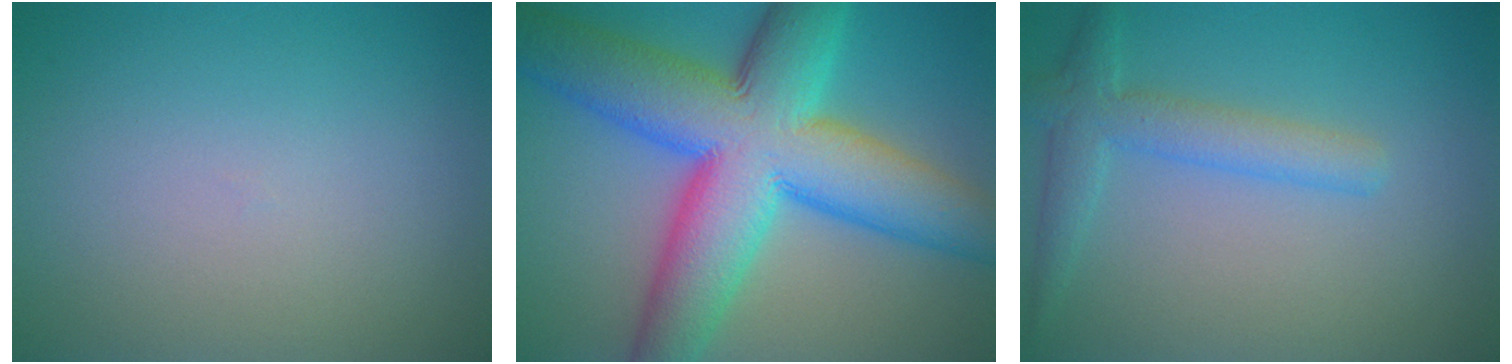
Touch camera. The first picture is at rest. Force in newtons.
{"total": 14.5, "press": 14.5, "slide": 0.1}
{"total": 3.4, "press": 3.4, "slide": 0.2}